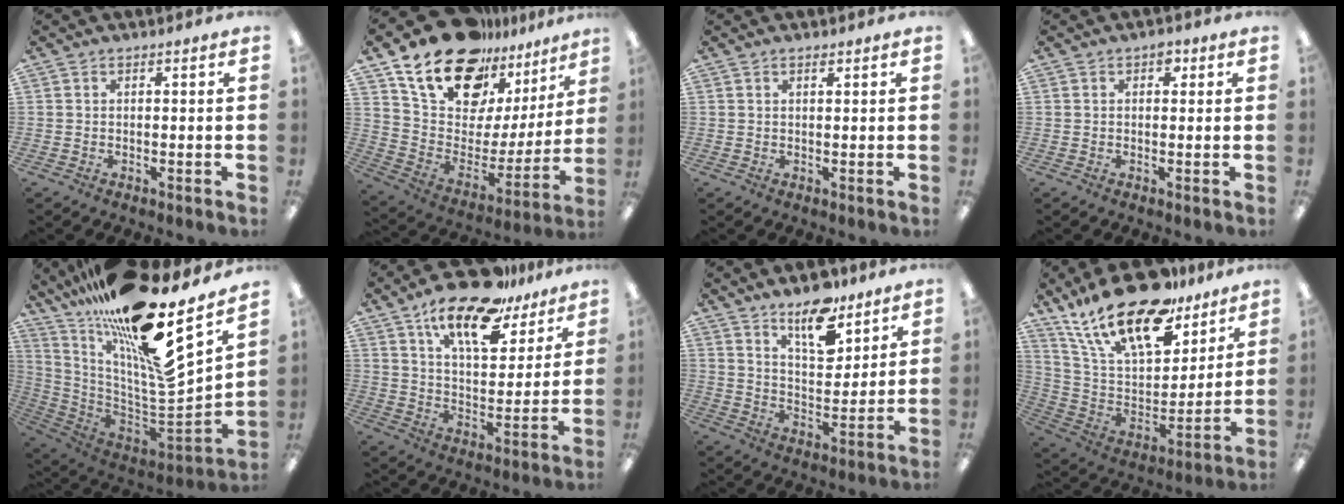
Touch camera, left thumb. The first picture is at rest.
{"total": 21.2, "force": [15.5, 11.0, 9.3], "torque": [-0.169, -0.103, 0.283]}
{"total": 0.8, "force": [0.7, 0.2, 0.4], "torque": [-0.009, 0.000, 0.013]}
{"total": 2.2, "force": [1.1, 1.4, 1.4], "torque": [-0.005, -0.005, 0.012]}
{"total": 21.6, "force": [14.1, 3.8, 15.9], "torque": [-0.266, -0.121, 0.220]}
{"total": 17.4, "force": [12.6, 6.9, 9.9], "torque": [-0.163, -0.070, 0.214]}
{"total": 12.8, "force": [9.5, 5.6, 6.5], "torque": [-0.090, -0.059, 0.166]}
{"total": 22.8, "force": [17.3, 9.0, 11.8], "torque": [-0.226, -0.116, 0.304]}